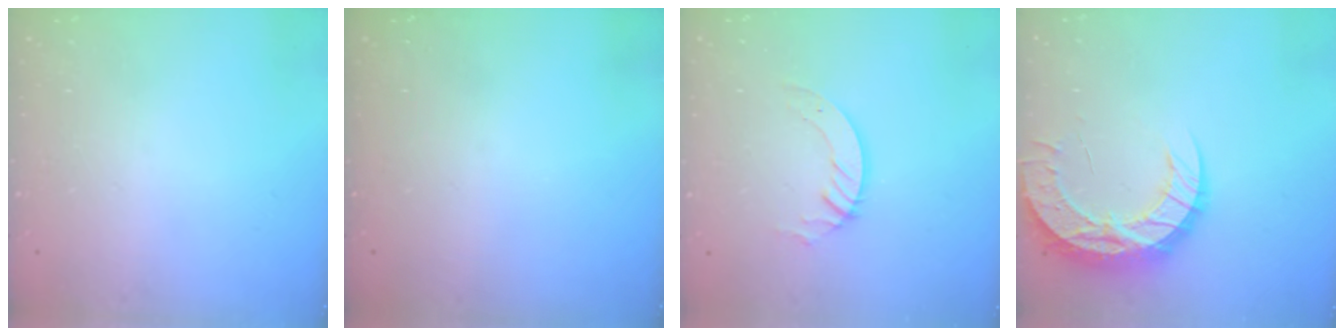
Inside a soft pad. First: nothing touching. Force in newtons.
{"total": 0.0}
{"total": 2.8, "press": 2.8, "slide": 0.2}
{"total": 13.4, "press": 13.4, "slide": 1.0}